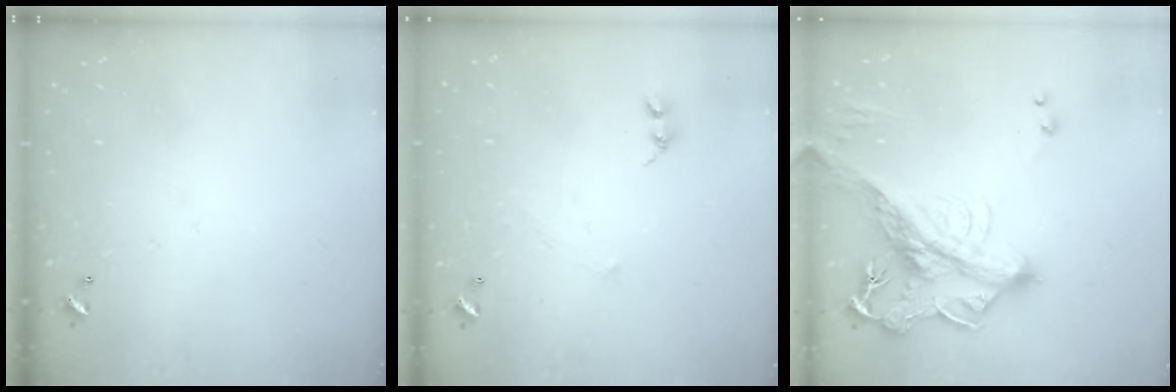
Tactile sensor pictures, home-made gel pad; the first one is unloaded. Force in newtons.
{"total": 1.8, "press": 1.8, "slide": 0.5}
{"total": 7.2, "press": 6.9, "slide": 1.8}